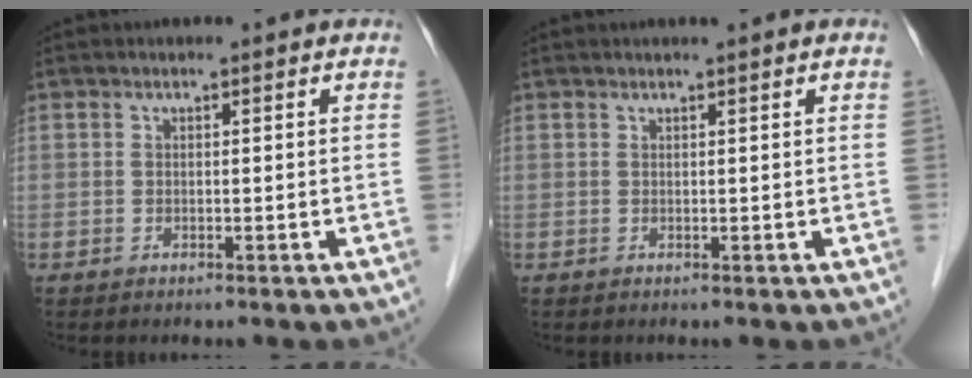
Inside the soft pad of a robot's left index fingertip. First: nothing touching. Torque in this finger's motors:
{"motor_torque": [0.33, -0.47, 0.35, 0.04]}